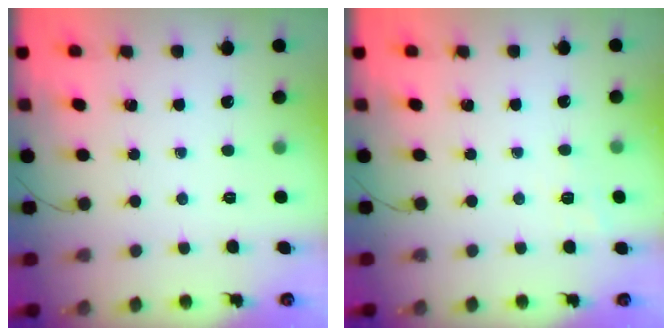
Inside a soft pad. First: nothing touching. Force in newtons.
{"total": 7.8, "press": 7.6, "slide": 1.8}